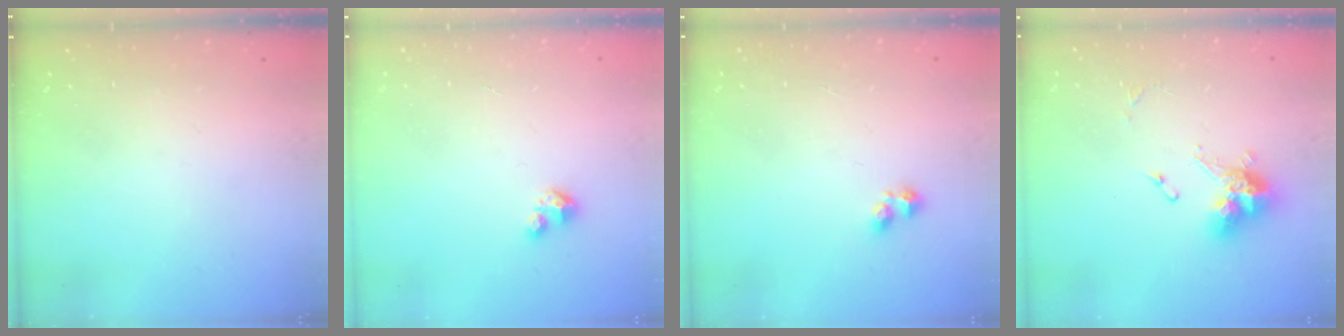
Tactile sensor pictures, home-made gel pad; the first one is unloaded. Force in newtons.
{"total": 1.9, "press": 1.9, "slide": 0.1}
{"total": 2.2, "press": 2.1, "slide": 0.7}
{"total": 11.4, "press": 11.4, "slide": 0.9}